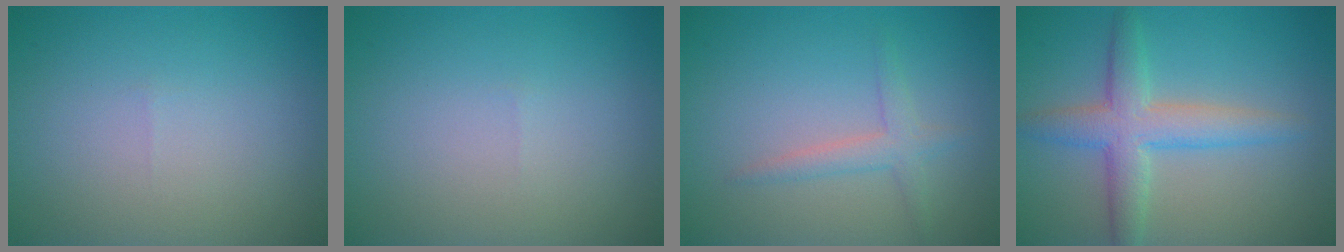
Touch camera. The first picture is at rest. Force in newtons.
{"total": 0.0}
{"total": 2.0, "press": 2.0, "slide": 0.1}
{"total": 4.6, "press": 4.6, "slide": 0.1}